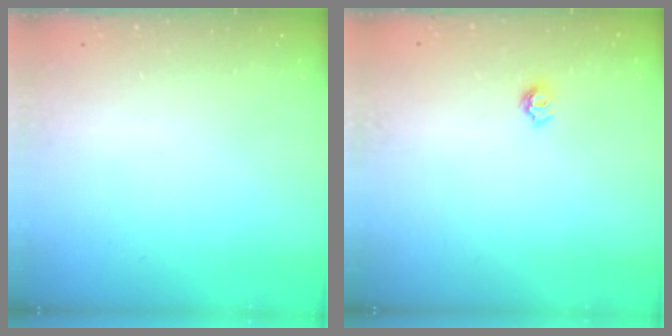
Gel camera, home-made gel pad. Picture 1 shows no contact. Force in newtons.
{"total": 5.7, "press": 5.7, "slide": 0.6}